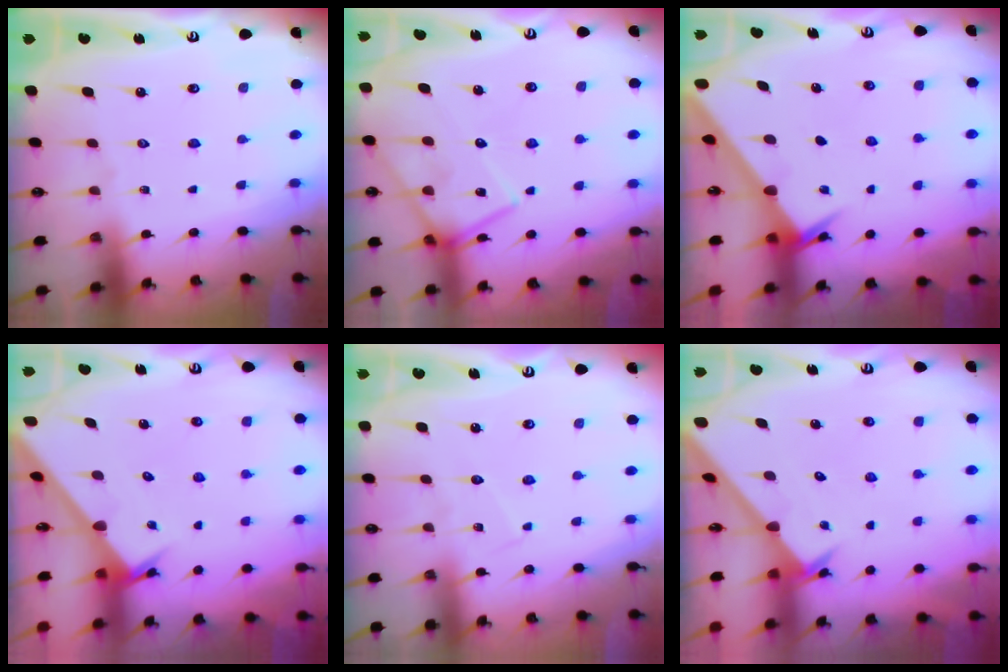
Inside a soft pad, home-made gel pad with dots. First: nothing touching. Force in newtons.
{"total": 13.1, "press": 13.1, "slide": 0.9}
{"total": 2.4, "press": 2.4, "slide": 0.3}
{"total": 2.9, "press": 2.9, "slide": 0.1}
{"total": 4.7, "press": 4.7, "slide": 0.4}
{"total": 2.5, "press": 2.5, "slide": 0.2}